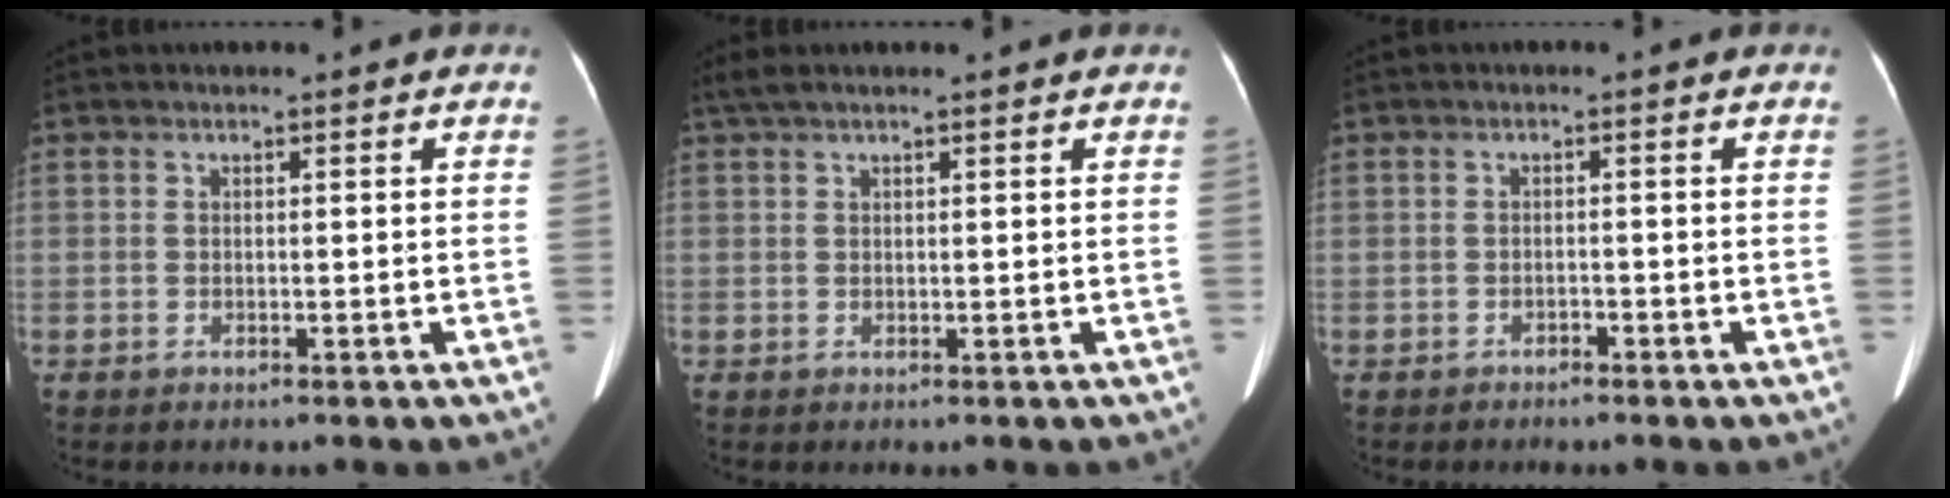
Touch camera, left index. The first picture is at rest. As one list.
[{"total": 3.5, "force": [2.8, 0.0, 2.0], "torque": [-0.034, 0.040, 0.050]}, {"total": 1.0, "force": [-0.9, 0.3, 0.2], "torque": [-0.005, 0.001, -0.014]}]